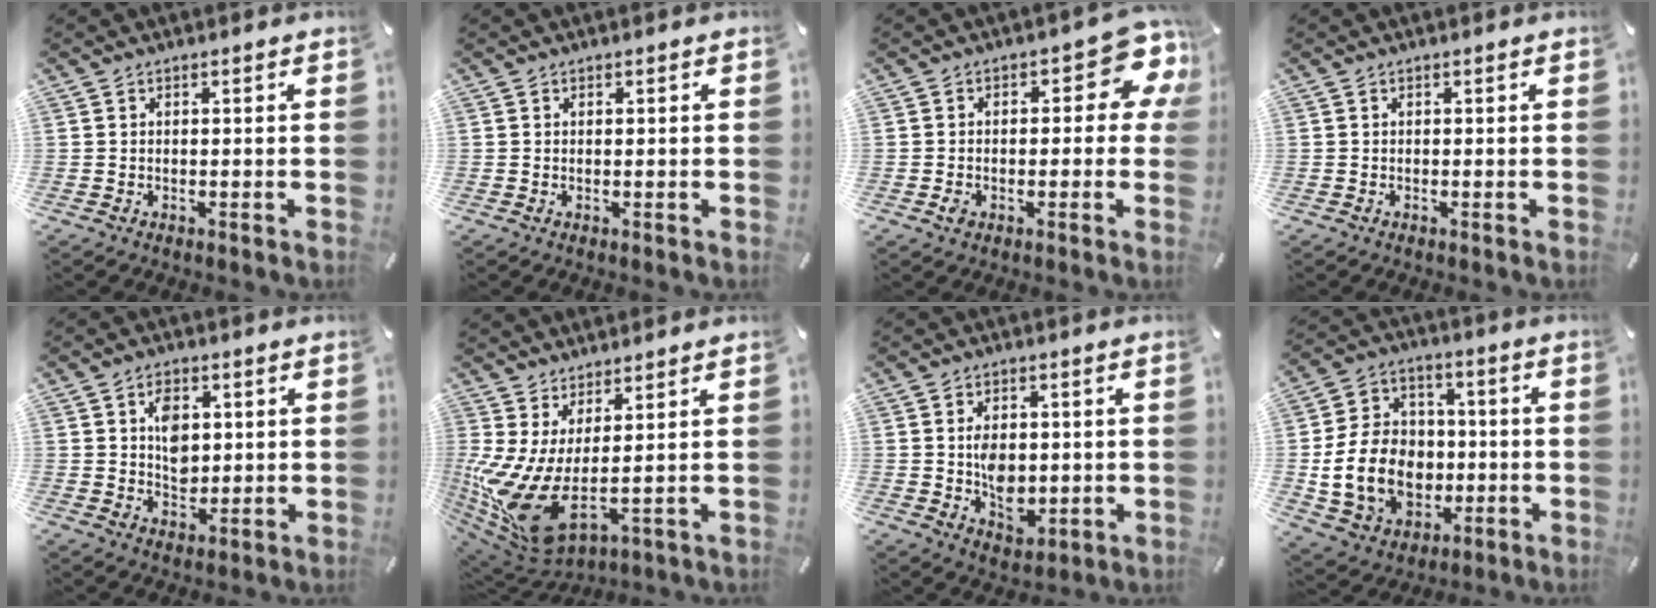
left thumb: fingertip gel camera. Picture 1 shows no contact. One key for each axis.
{"total": 0.0}
{"total": 10.6, "fx": 3.7, "fy": 6.3, "fz": 7.7, "tx": -0.085, "ty": -0.029, "tz": 0.065}
{"total": 0.0}
{"total": 6.9, "fx": 1.4, "fy": 5.2, "fz": 4.2, "tx": -0.050, "ty": -0.005, "tz": 0.021}
{"total": 10.8, "fx": -0.9, "fy": 4.1, "fz": 9.9, "tx": -0.213, "ty": -0.042, "tz": -0.012}
{"total": 7.9, "fx": 0.1, "fy": 5.7, "fz": 5.4, "tx": -0.091, "ty": -0.005, "tz": 0.000}
{"total": 16.8, "fx": -2.9, "fy": 13.6, "fz": 9.4, "tx": -0.197, "ty": 0.027, "tz": -0.042}